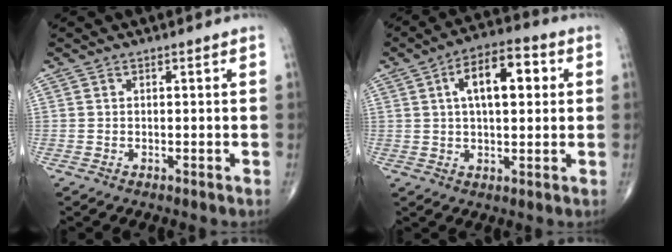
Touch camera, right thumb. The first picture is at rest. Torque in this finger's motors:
{"motor_torque": [0.89, 2.82, 1.47, 0.27, 0.10]}